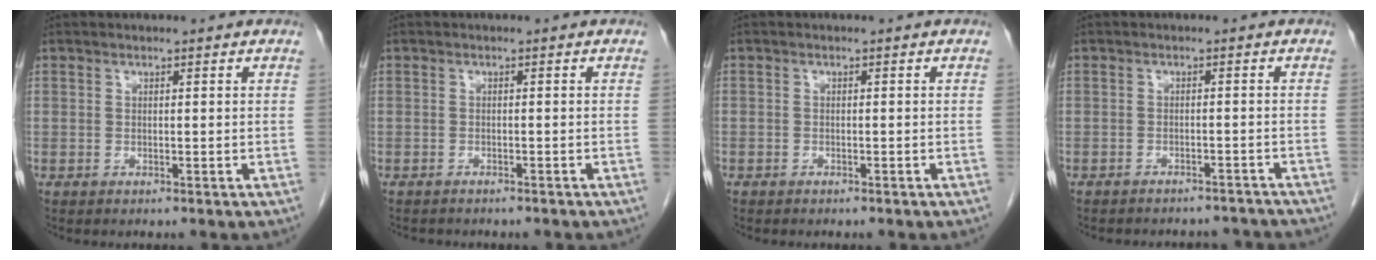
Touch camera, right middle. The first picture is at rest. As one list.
[{"total": 4.1, "force": [-3.7, 1.2, 1.4], "torque": [-0.021, -0.002, -0.044]}, {"total": 1.0, "force": [-0.8, 0.6, 0.1], "torque": [-0.004, 0.004, -0.012]}, {"total": 9.4, "force": [-8.8, 2.8, 1.6], "torque": [-0.027, 0.016, -0.092]}]